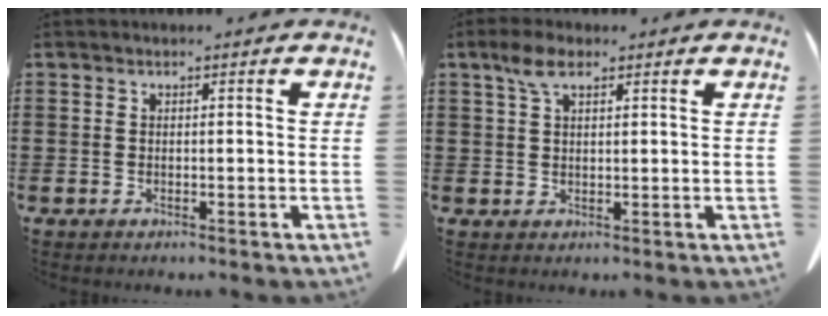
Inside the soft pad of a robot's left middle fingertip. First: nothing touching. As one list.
[{"total": 4.1, "force": [2.1, 1.7, 3.1], "torque": [-0.068, 0.008, 0.037]}]